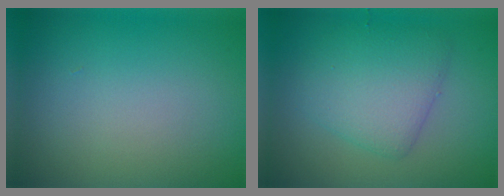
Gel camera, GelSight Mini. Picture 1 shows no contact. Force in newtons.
{"total": 4.7, "press": 4.7, "slide": 0.2}